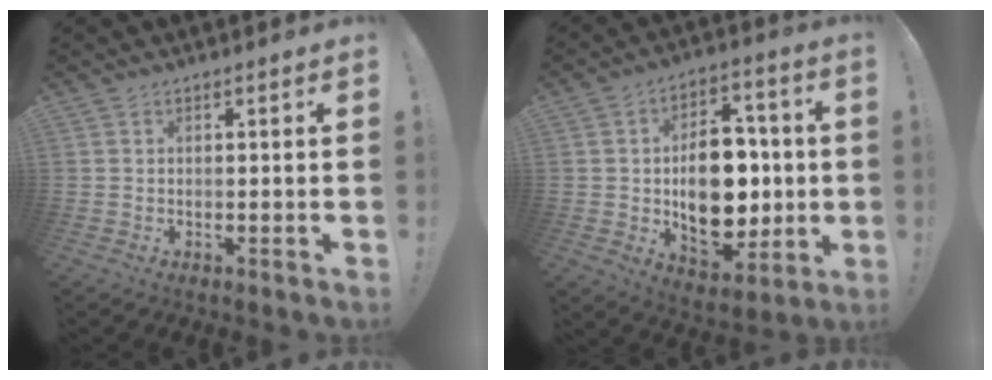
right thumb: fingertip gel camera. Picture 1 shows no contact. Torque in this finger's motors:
{"motor_torque": [2.47, 2.19, 0.67, -0.43, 0.09]}